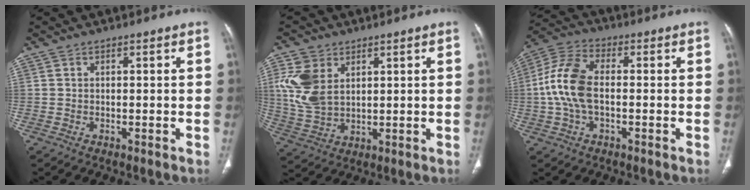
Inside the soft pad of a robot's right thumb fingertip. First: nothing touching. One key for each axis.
{"total": 9.9, "fx": 3.2, "fy": 6.9, "fz": 6.4, "tx": -0.128, "ty": -0.010, "tz": 0.073}
{"total": 11.4, "fx": -0.8, "fy": 6.6, "fz": 9.2, "tx": -0.193, "ty": 0.028, "tz": -0.021}